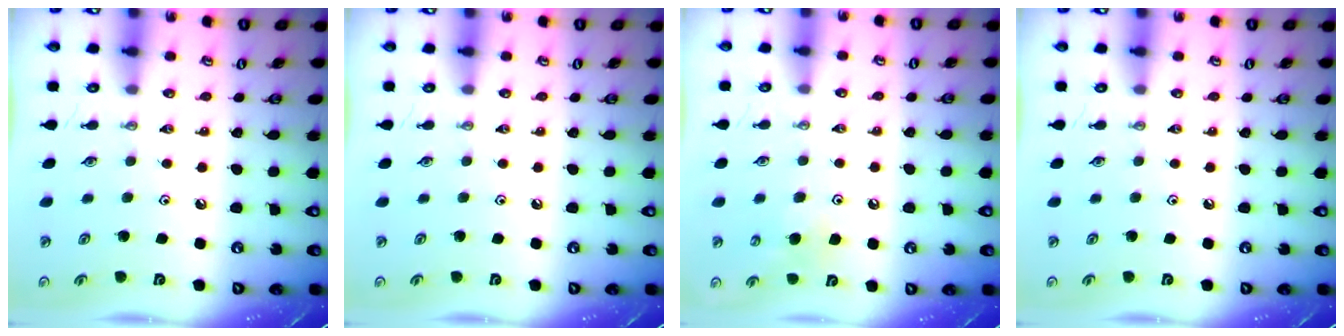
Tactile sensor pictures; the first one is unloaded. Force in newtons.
{"total": 0.0}
{"total": 6.9, "press": 6.9, "slide": 0.9}
{"total": 0.0}